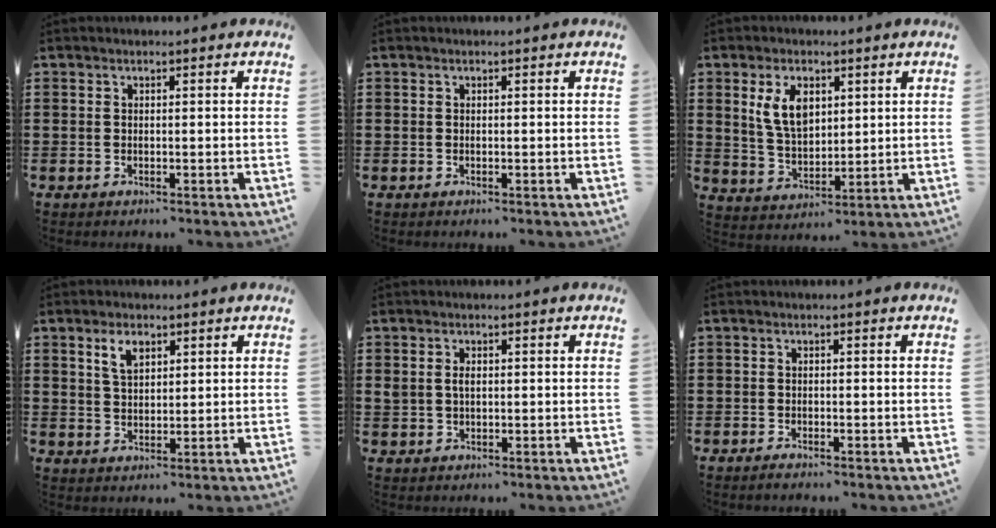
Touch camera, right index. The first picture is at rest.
{"total": 0.0}
{"total": 7.2, "force": [2.6, 4.0, 5.4], "torque": [-0.117, 0.005, 0.041]}
{"total": 3.8, "force": [1.9, 2.0, 2.6], "torque": [-0.052, 0.006, 0.032]}
{"total": 1.7, "force": [0.3, 1.1, 1.3], "torque": [-0.028, 0.008, 0.005]}
{"total": 0.8, "force": [-0.8, 0.1, 0.2], "torque": [-0.007, -0.004, -0.015]}